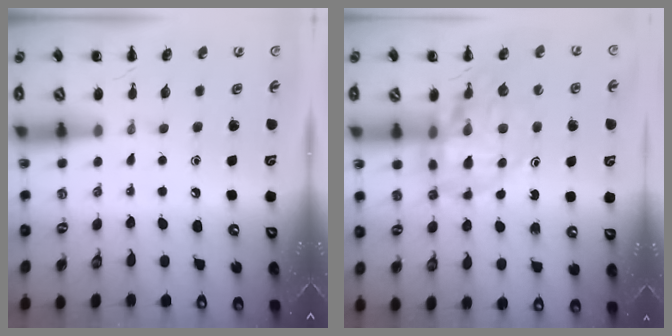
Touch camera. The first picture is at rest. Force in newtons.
{"total": 11.9, "press": 11.4, "slide": 3.5}